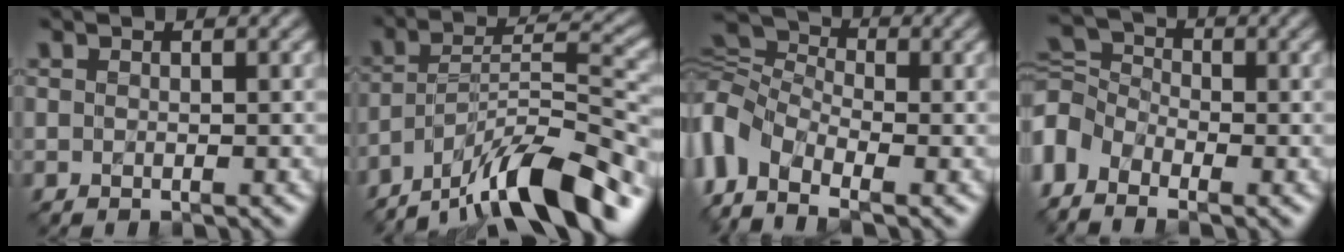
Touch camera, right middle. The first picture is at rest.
{"total": 11.1, "force": [-8.5, 2.5, 6.7], "torque": [-0.102, 0.020, -0.157]}
{"total": 7.5, "force": [-3.2, 4.7, 4.9], "torque": [-0.113, 0.007, -0.090]}
{"total": 4.7, "force": [-2.5, 3.2, 2.5], "torque": [-0.052, 0.011, -0.070]}